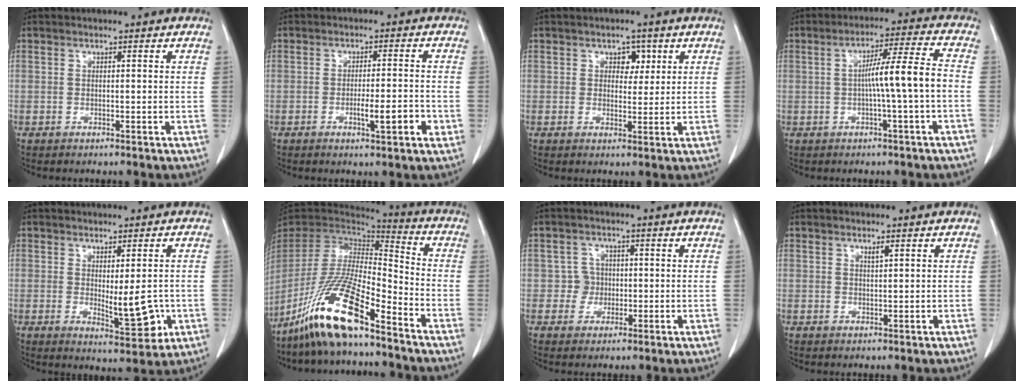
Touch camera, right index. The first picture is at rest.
{"total": 5.2, "force": [-1.8, 0.6, 4.9], "torque": [-0.073, -0.001, -0.024]}
{"total": 3.0, "force": [1.2, 2.0, 1.8], "torque": [-0.016, 0.004, 0.017]}
{"total": 7.8, "force": [-1.1, -0.9, 7.7], "torque": [-0.128, 0.015, -0.018]}
{"total": 6.6, "force": [-0.8, 1.9, 6.3], "torque": [-0.085, -0.014, -0.002]}
{"total": 16.3, "force": [-10.9, 2.3, 11.9], "torque": [-0.240, -0.026, -0.210]}
{"total": 2.7, "force": [-0.3, 2.7, 0.0], "torque": [0.010, 0.010, -0.007]}
{"total": 0.8, "force": [0.5, 0.0, 0.6], "torque": [-0.011, -0.003, 0.010]}